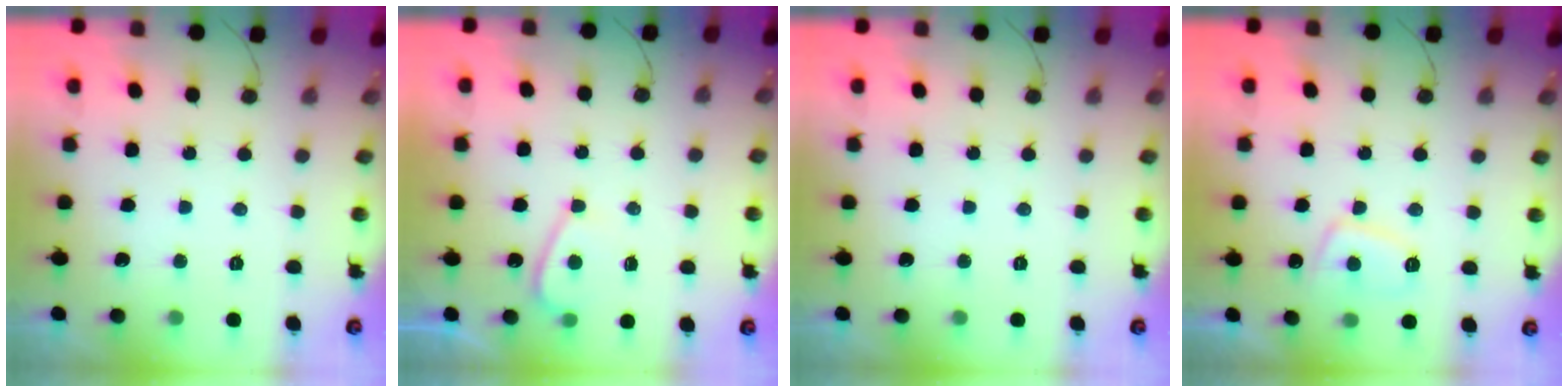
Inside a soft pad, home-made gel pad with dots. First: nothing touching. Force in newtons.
{"total": 4.1, "press": 4.1, "slide": 0.5}
{"total": 0.0}
{"total": 6.2, "press": 6.1, "slide": 1.0}